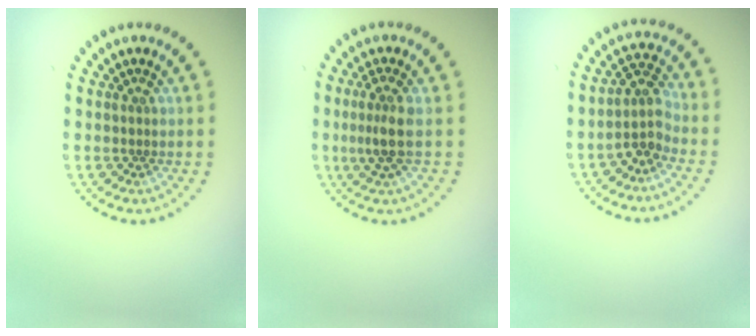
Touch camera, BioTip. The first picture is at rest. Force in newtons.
{"total": 2.4, "press": 2.0, "slide": 1.4}
{"total": 2.7, "press": 2.1, "slide": 1.7}